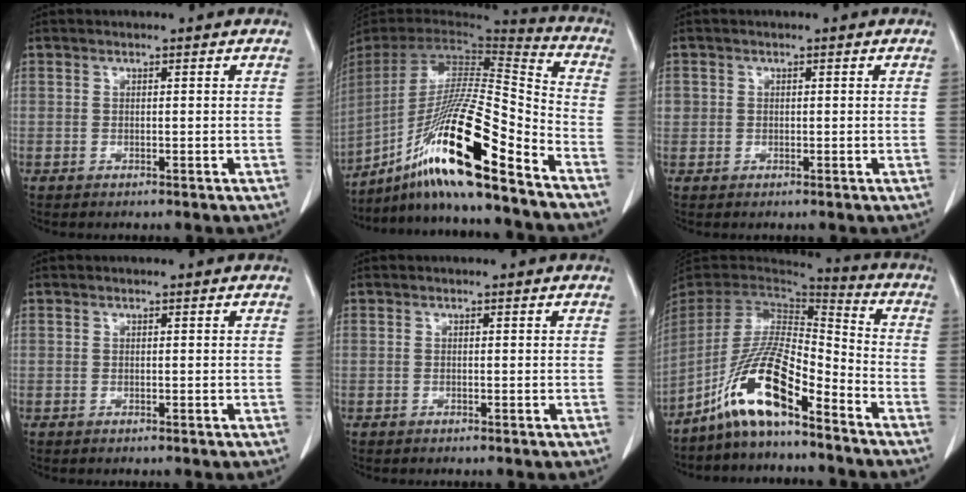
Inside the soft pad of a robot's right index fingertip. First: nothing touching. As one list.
[{"total": 23.0, "force": [-14.7, 0.7, 17.7], "torque": [-0.350, -0.019, -0.269]}, {"total": 1.3, "force": [0.2, 1.2, 0.2], "torque": [0.008, 0.003, -0.001]}, {"total": 0.0}, {"total": 0.0}, {"total": 13.2, "force": [-8.5, 2.1, 9.9], "torque": [-0.201, 0.003, -0.158]}]